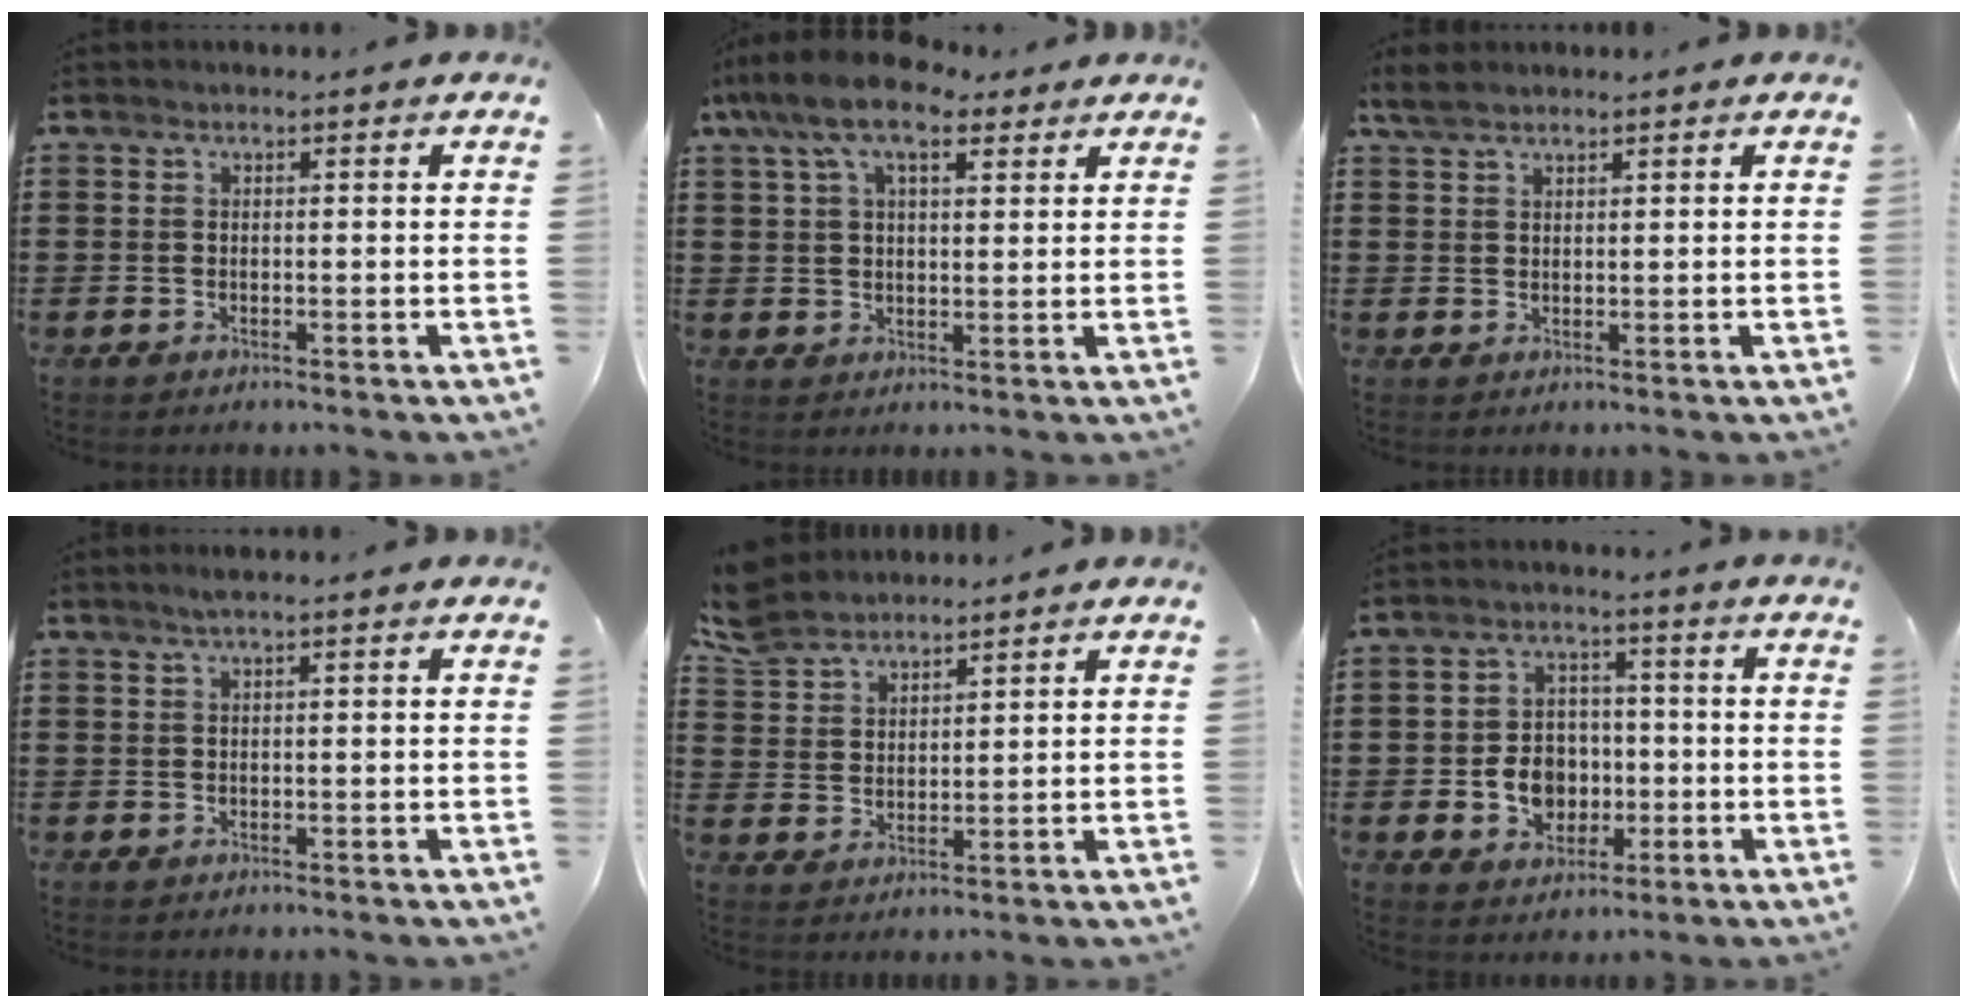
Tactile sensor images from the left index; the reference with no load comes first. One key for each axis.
{"total": 9.5, "fx": 6.1, "fy": 4.0, "fz": 6.1, "tx": -0.137, "ty": 0.004, "tz": 0.111}
{"total": 2.5, "fx": 2.0, "fy": 0.8, "fz": 1.4, "tx": -0.032, "ty": 0.004, "tz": 0.037}
{"total": 1.2, "fx": 0.5, "fy": -0.2, "fz": 1.0, "tx": -0.018, "ty": -0.001, "tz": 0.008}
{"total": 5.6, "fx": 5.1, "fy": 1.9, "fz": 1.2, "tx": -0.046, "ty": -0.010, "tz": 0.096}
{"total": 7.0, "fx": -1.3, "fy": 5.7, "fz": 3.8, "tx": -0.079, "ty": 0.012, "tz": -0.024}